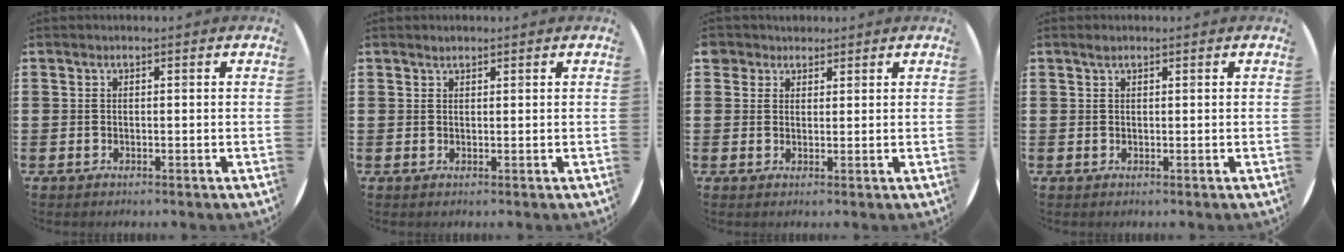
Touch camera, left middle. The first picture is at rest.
{"total": 0.8, "force": [0.7, 0.2, 0.1], "torque": [-0.004, 0.001, 0.014]}
{"total": 2.3, "force": [1.9, 1.4, -0.1], "torque": [0.003, 0.004, 0.036]}
{"total": 0.6, "force": [0.5, 0.2, 0.3], "torque": [-0.007, 0.001, 0.009]}